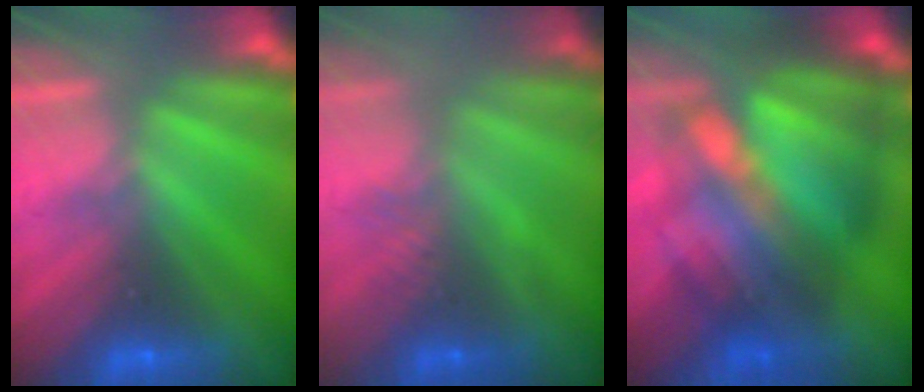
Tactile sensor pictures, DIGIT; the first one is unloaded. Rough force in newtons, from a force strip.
{"total": 2.5}
{"total": 7.1}